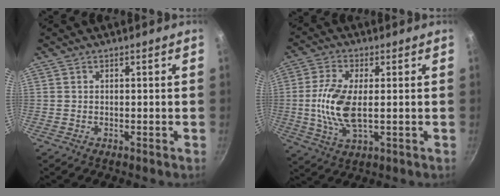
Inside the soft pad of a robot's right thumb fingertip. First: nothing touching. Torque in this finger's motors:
{"motor_torque": [-0.03, 0.11, 0.39, 0.02, 0.15]}